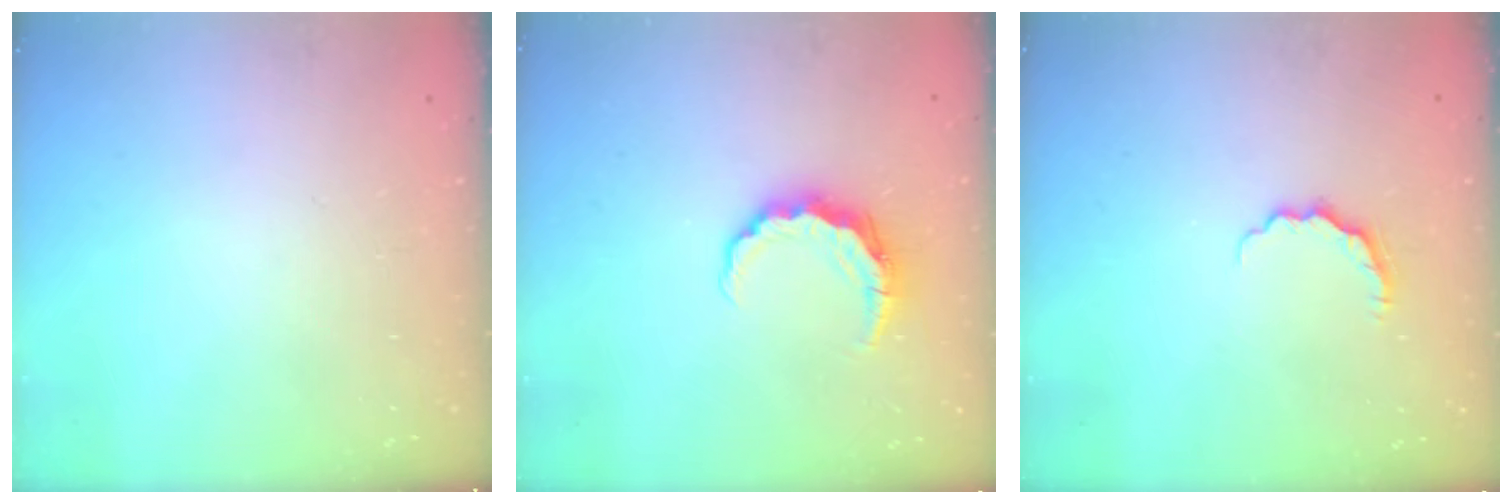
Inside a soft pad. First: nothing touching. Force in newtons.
{"total": 7.4, "press": 7.4, "slide": 0.6}
{"total": 4.5, "press": 4.4, "slide": 0.9}